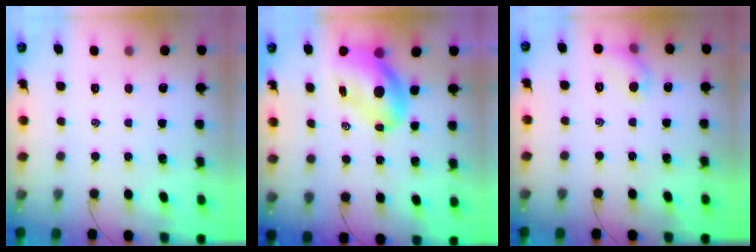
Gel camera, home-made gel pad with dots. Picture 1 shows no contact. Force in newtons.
{"total": 11.2, "press": 10.6, "slide": 3.5}
{"total": 6.2, "press": 6.1, "slide": 1.3}